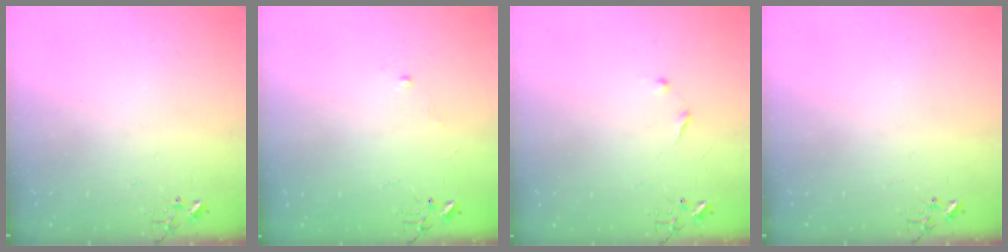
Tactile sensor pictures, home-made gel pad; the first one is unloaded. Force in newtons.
{"total": 4.4, "press": 4.4, "slide": 0.6}
{"total": 6.0, "press": 6.0, "slide": 0.6}
{"total": 0.0}